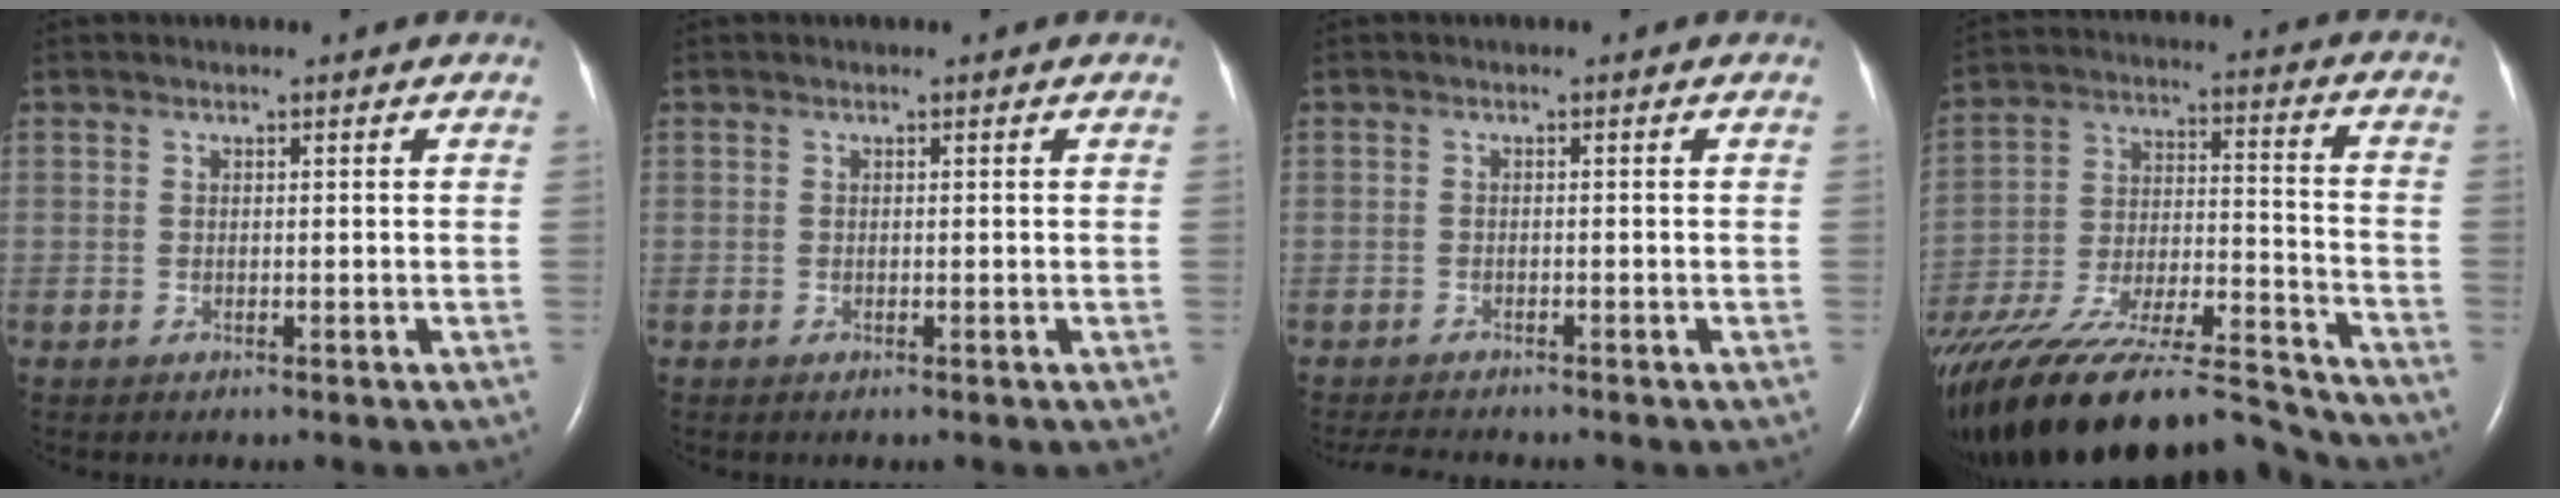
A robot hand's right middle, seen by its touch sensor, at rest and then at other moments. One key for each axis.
{"total": 0.0}
{"total": 3.3, "fx": -3.2, "fy": 0.0, "fz": 1.0, "tx": -0.015, "ty": -0.011, "tz": -0.051}
{"total": 25.5, "fx": -21.7, "fy": 4.1, "fz": 12.9, "tx": -0.229, "ty": -0.024, "tz": -0.359}